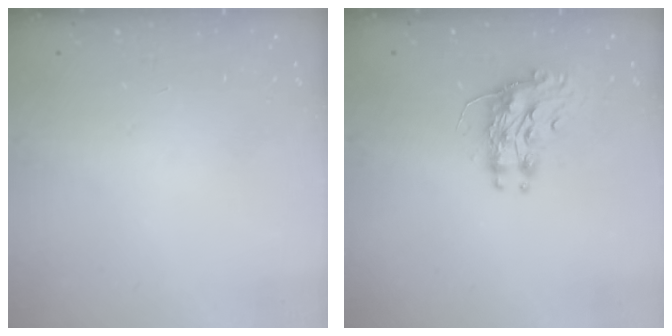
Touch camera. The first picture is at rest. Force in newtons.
{"total": 9.1, "press": 9.0, "slide": 1.0}